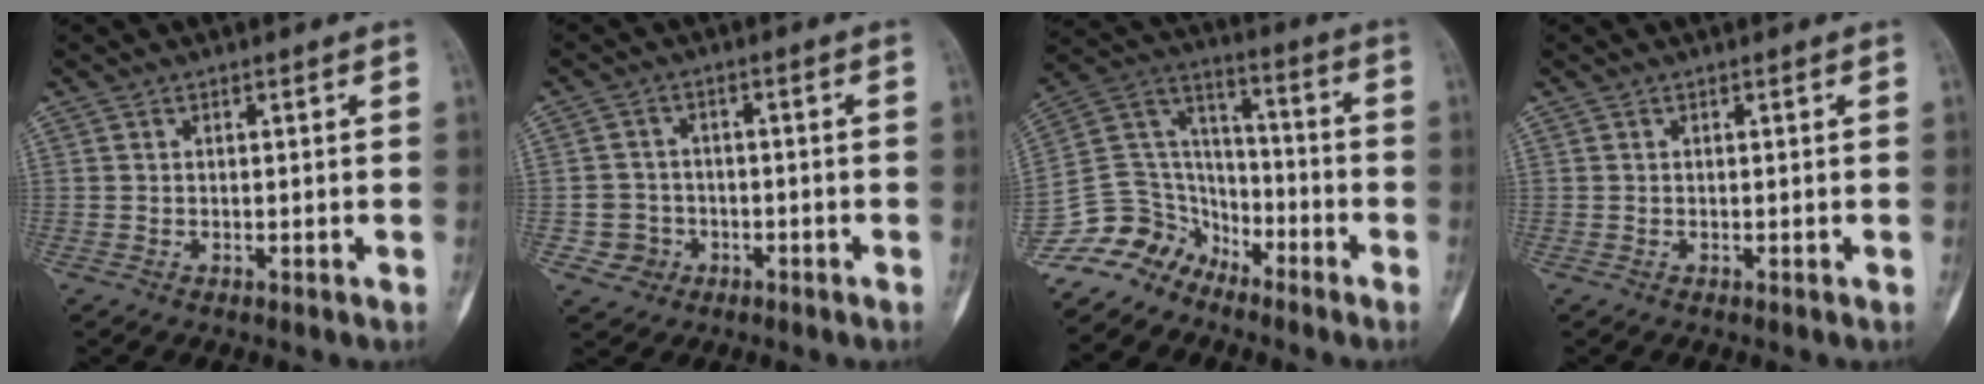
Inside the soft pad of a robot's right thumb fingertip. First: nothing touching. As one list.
[{"total": 4.6, "force": [-1.6, 4.3, 0.2], "torque": [0.020, 0.015, -0.028]}, {"total": 12.5, "force": [-9.7, 7.6, 1.6], "torque": [-0.008, 0.107, -0.193]}, {"total": 0.0}]